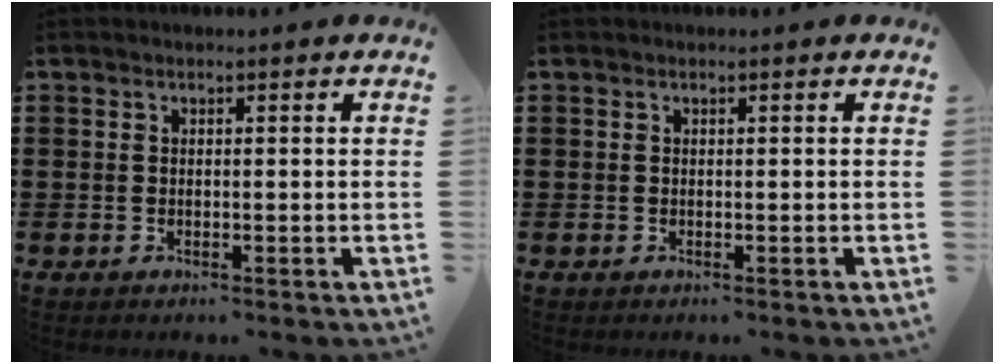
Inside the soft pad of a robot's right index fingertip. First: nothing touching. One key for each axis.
{"total": 0.0}